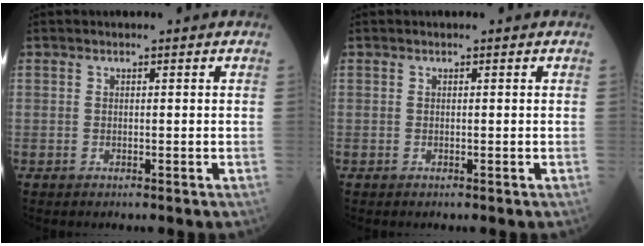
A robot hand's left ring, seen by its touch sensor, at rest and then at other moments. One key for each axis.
{"total": 0.0}